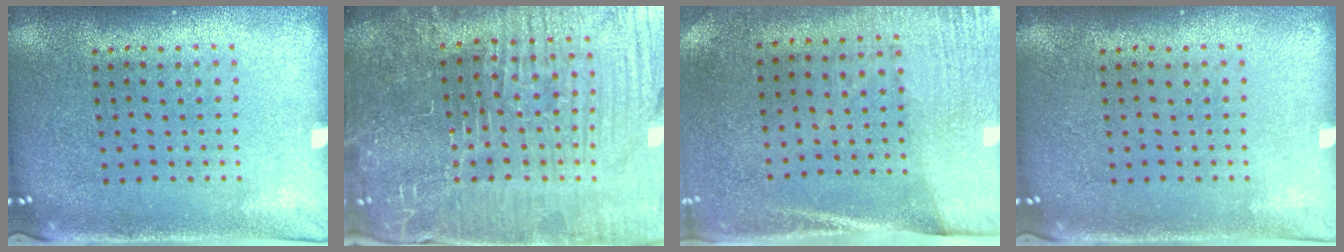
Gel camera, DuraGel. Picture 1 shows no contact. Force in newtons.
{"total": 7.2, "press": 6.3, "slide": 3.4}
{"total": 2.7, "press": 2.4, "slide": 1.4}
{"total": 0.0}